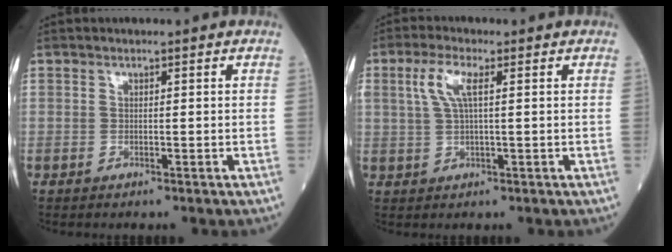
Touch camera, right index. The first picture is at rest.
{"total": 4.3, "force": [1.5, 1.0, 3.9], "torque": [-0.094, 0.015, 0.034]}